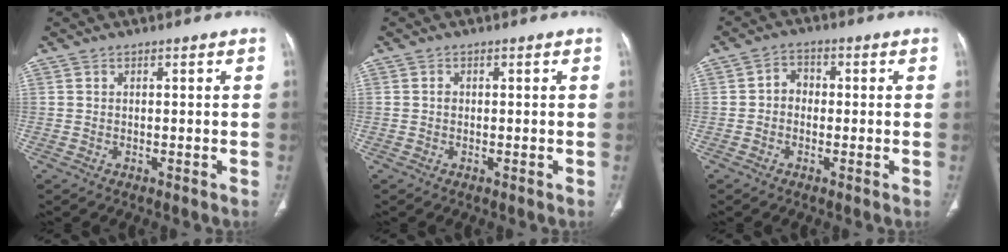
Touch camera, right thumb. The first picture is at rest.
{"total": 0.8, "force": [-0.1, 0.7, 0.4], "torque": [-0.005, 0.003, -0.004]}
{"total": 3.4, "force": [-0.4, 2.9, 1.8], "torque": [-0.011, 0.016, -0.017]}